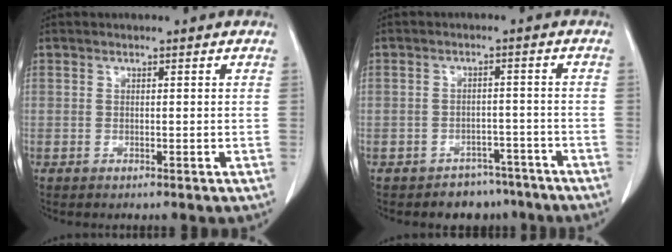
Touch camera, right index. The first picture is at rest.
{"total": 5.1, "force": [-3.9, 3.3, -0.2], "torque": [0.016, 0.018, -0.057]}